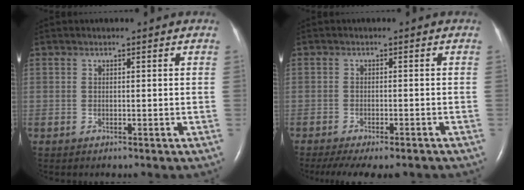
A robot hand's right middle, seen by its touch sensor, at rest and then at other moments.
{"total": 10.6, "force": [-8.6, 2.9, 5.5], "torque": [-0.090, -0.011, -0.116]}